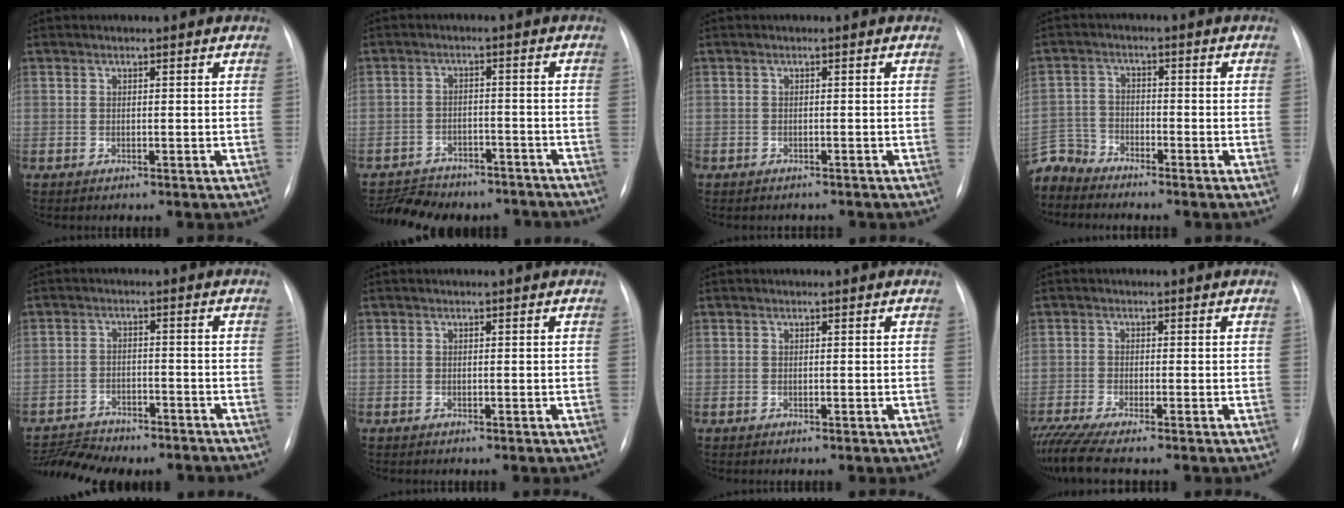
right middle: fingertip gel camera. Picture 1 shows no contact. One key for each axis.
{"total": 13.7, "fx": -11.9, "fy": 5.5, "fz": 3.8, "tx": -0.078, "ty": 0.009, "tz": -0.152}
{"total": 2.0, "fx": -1.7, "fy": 1.0, "fz": 0.3, "tx": -0.008, "ty": -0.001, "tz": -0.023}
{"total": 5.3, "fx": -5.1, "fy": 1.0, "fz": -0.7, "tx": 0.017, "ty": -0.001, "tz": -0.104}
{"total": 10.2, "fx": -9.6, "fy": 2.5, "fz": 2.4, "tx": -0.042, "ty": 0.013, "tz": -0.135}
{"total": 0.0}
{"total": 0.0}
{"total": 5.2, "fx": -4.3, "fy": -0.4, "fz": 2.9, "tx": -0.053, "ty": -0.016, "tz": -0.078}